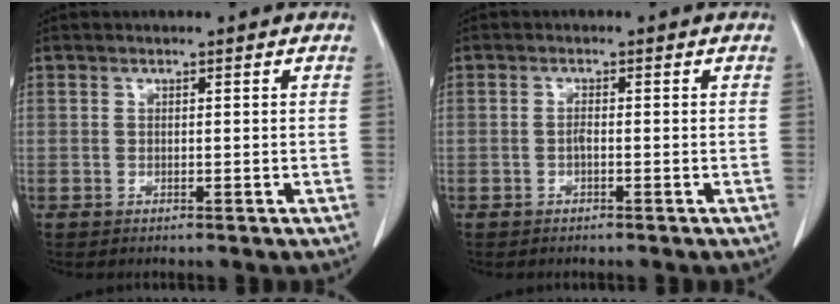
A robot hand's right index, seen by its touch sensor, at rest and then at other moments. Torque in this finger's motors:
{"motor_torque": [0.24, -0.15, 0.14, 0.04]}